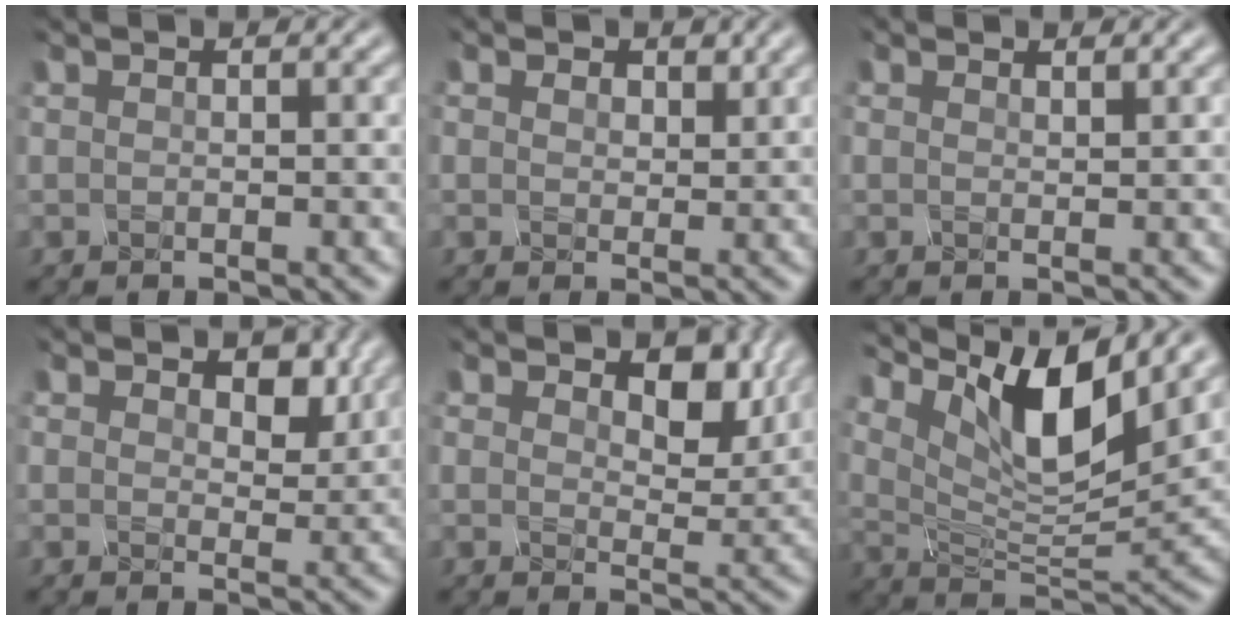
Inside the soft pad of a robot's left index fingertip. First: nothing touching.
{"total": 1.7, "force": [0.9, 1.3, 0.4], "torque": [-0.011, -0.004, 0.018]}
{"total": 0.6, "force": [0.6, 0.1, 0.0], "torque": [0.005, 0.002, 0.012]}
{"total": 3.1, "force": [1.4, 2.3, 1.6], "torque": [-0.030, -0.006, 0.015]}
{"total": 4.6, "force": [2.1, 3.0, 2.7], "torque": [-0.044, -0.008, 0.026]}
{"total": 9.5, "force": [4.9, 3.1, 7.5], "torque": [-0.134, -0.004, 0.096]}